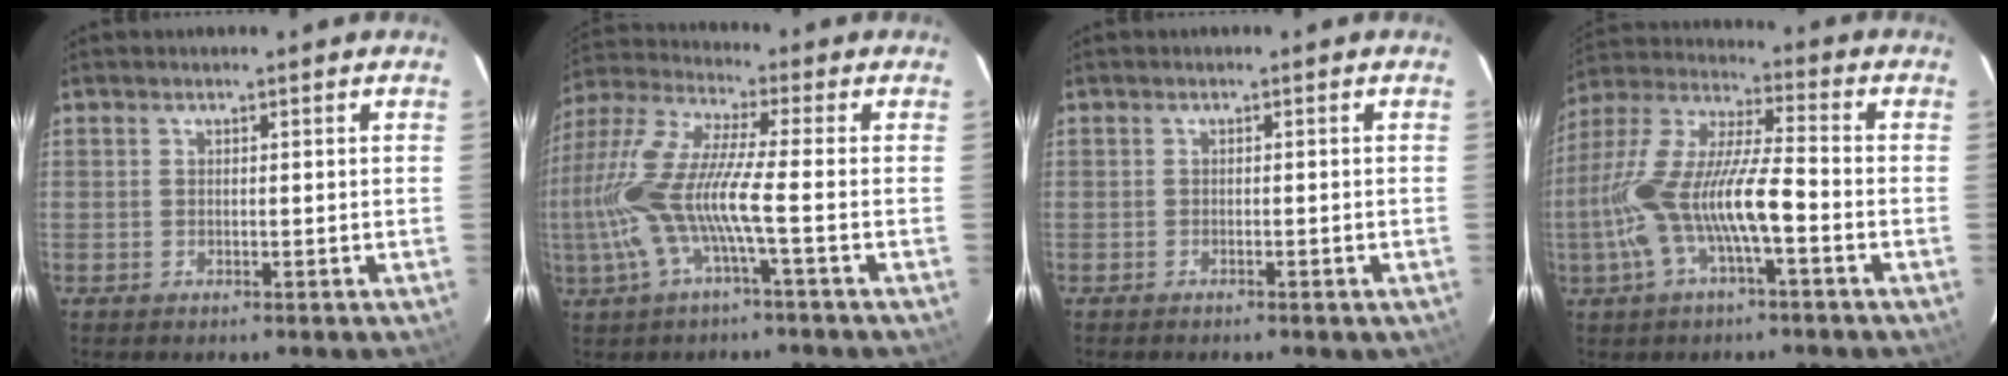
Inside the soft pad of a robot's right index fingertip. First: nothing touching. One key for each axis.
{"total": 14.8, "fx": -3.6, "fy": 1.2, "fz": 14.3, "tx": -0.285, "ty": -0.009, "tz": -0.071}
{"total": 1.2, "fx": -0.9, "fy": 0.5, "fz": 0.6, "tx": -0.013, "ty": 0.000, "tz": -0.012}
{"total": 15.7, "fx": -4.8, "fy": 3.2, "fz": 14.6, "tx": -0.295, "ty": -0.002, "tz": -0.090}